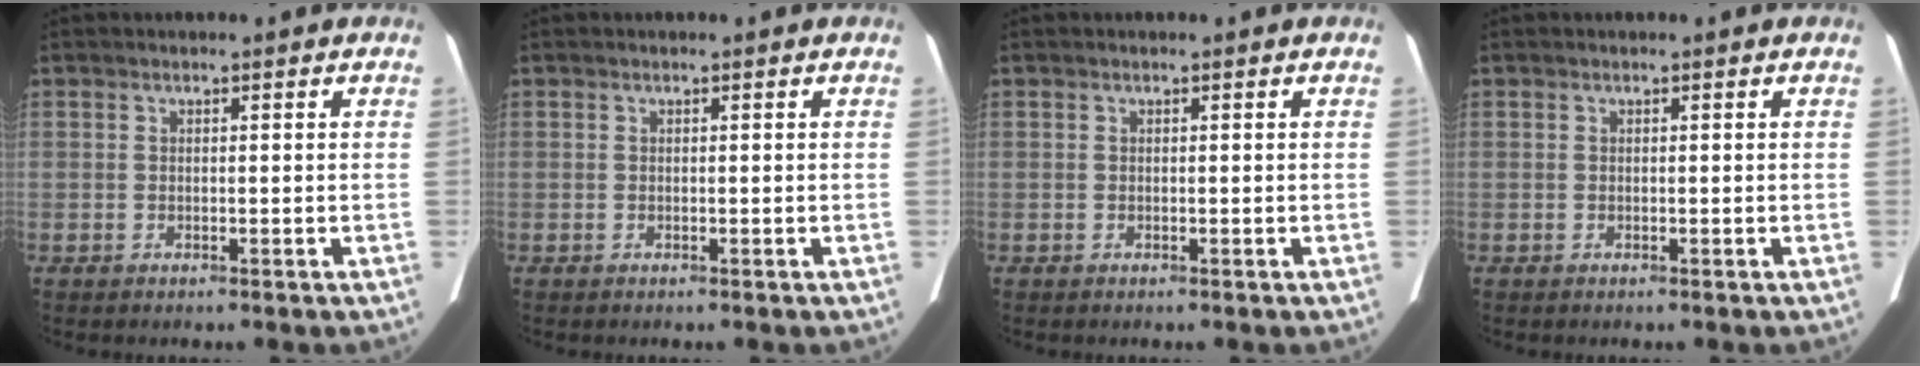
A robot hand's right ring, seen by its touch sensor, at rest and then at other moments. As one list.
[{"total": 0.0}, {"total": 0.0}, {"total": 0.0}]